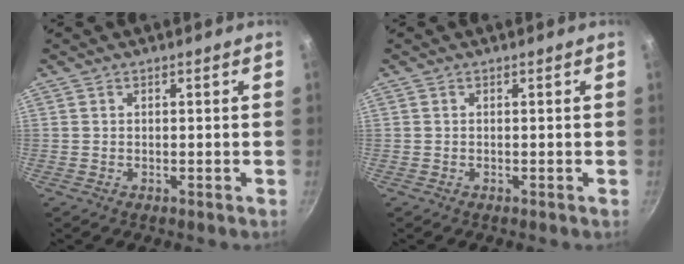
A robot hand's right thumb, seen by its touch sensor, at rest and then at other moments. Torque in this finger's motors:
{"motor_torque": [-0.18, -0.31, -0.31, -0.16, -0.05]}